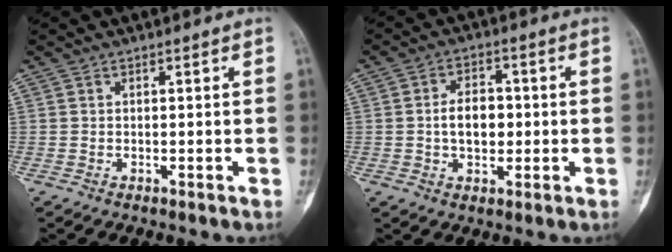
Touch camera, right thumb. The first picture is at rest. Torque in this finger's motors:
{"motor_torque": [1.14, 1.16, 0.62, -0.59, 0.24]}